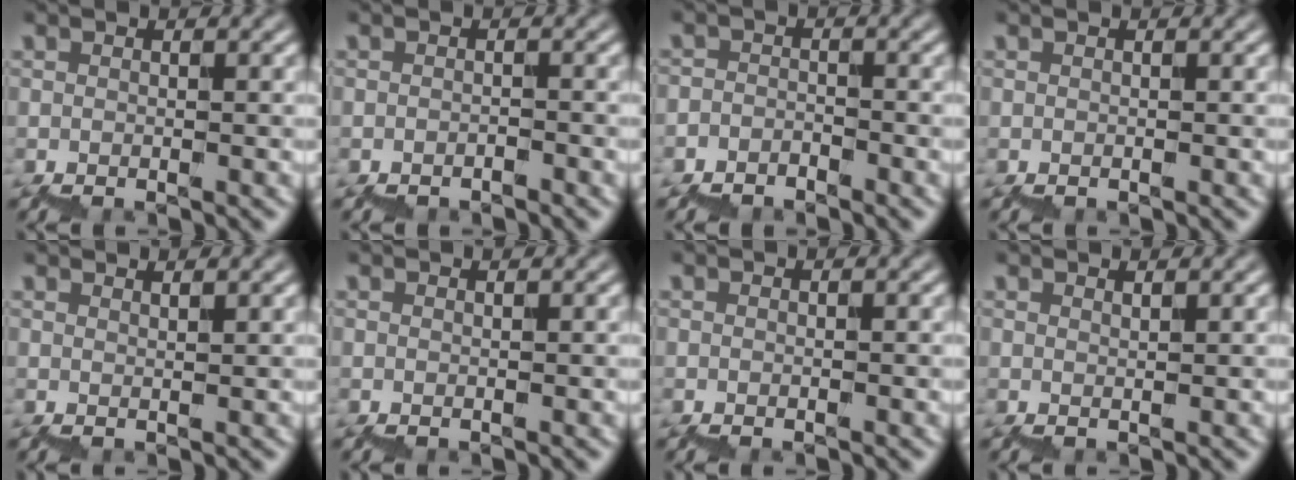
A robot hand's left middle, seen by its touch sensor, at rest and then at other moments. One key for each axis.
{"total": 0.7, "fx": -0.7, "fy": 0.1, "fz": -0.1, "tx": -0.003, "ty": 0.005, "tz": -0.008}
{"total": 1.1, "fx": -0.9, "fy": 0.4, "fz": -0.5, "tx": 0.000, "ty": 0.005, "tz": -0.016}
{"total": 0.0}
{"total": 1.3, "fx": 1.2, "fy": 0.3, "fz": 0.5, "tx": 0.004, "ty": -0.001, "tz": 0.021}
{"total": 0.0}
{"total": 0.0}
{"total": 1.1, "fx": 1.0, "fy": 0.2, "fz": 0.3, "tx": 0.007, "ty": 0.000, "tz": 0.018}